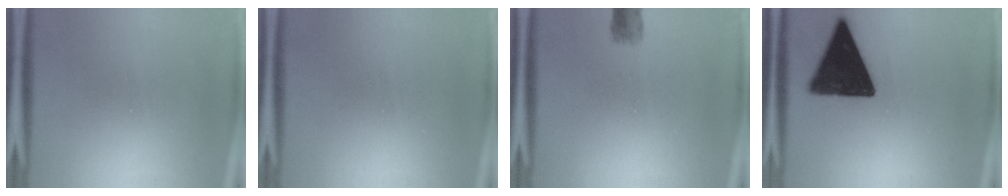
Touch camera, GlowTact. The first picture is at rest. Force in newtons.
{"total": 1.6}
{"total": 1.3}
{"total": 17.1}